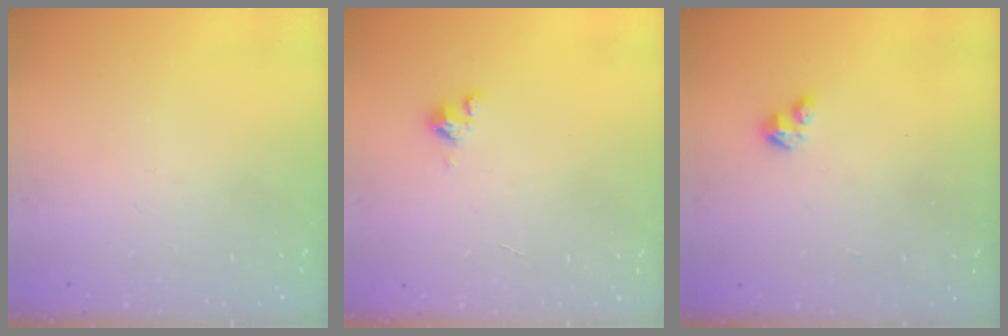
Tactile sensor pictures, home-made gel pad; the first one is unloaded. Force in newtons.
{"total": 1.8, "press": 1.7, "slide": 0.4}
{"total": 2.9, "press": 2.8, "slide": 0.6}